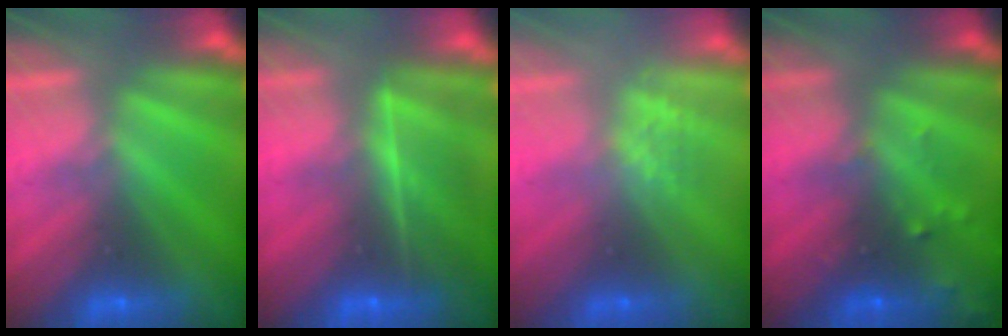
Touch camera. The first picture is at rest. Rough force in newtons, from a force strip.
{"total": 7.0}
{"total": 2.8}
{"total": 8.6}